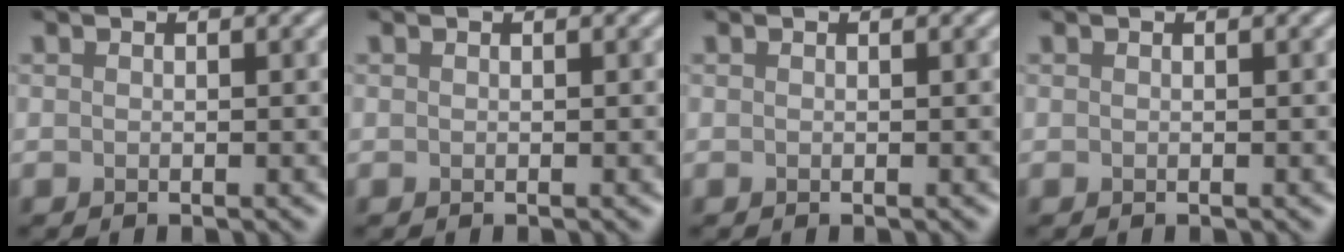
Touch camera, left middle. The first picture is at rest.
{"total": 0.0}
{"total": 0.0}
{"total": 0.0}